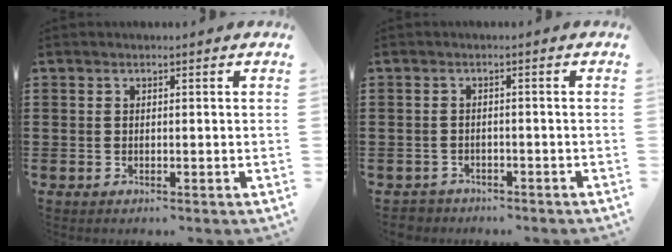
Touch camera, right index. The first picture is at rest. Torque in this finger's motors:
{"motor_torque": [-0.07, 0.15, -0.11, -0.04]}